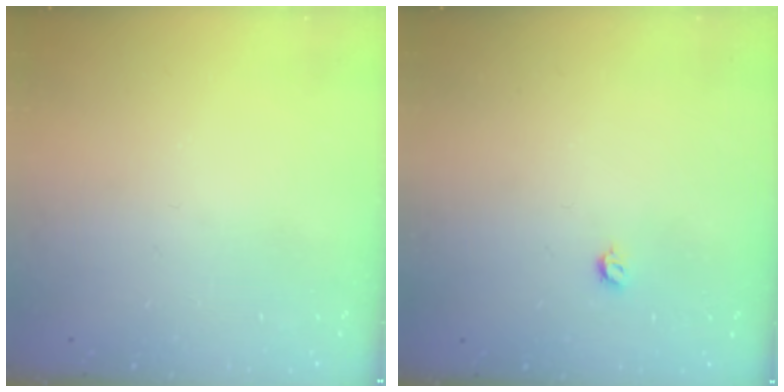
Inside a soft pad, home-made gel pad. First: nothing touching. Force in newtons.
{"total": 3.4, "press": 3.4, "slide": 0.6}